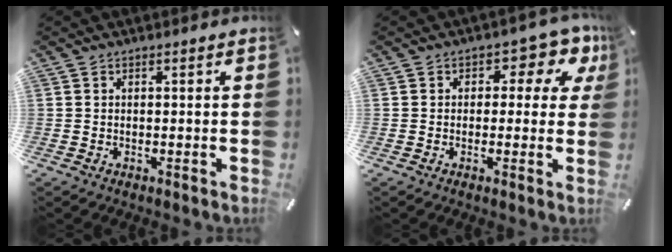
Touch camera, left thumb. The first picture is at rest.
{"total": 6.8, "force": [2.4, 4.3, 4.7], "torque": [-0.051, -0.016, 0.034]}